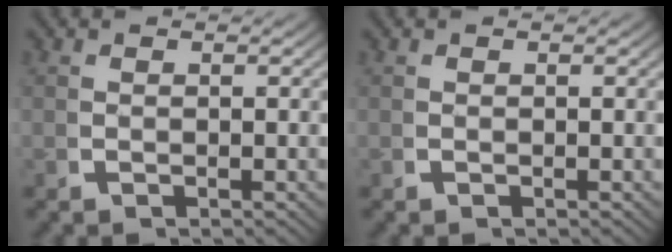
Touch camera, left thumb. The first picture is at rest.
{"total": 0.0}